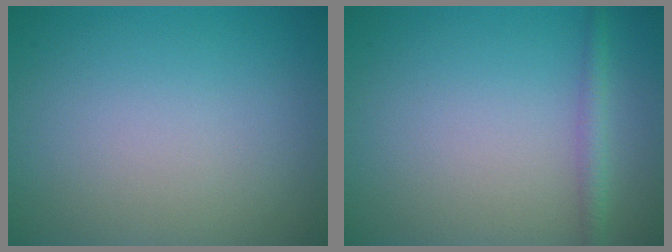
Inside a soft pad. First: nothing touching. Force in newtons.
{"total": 1.6, "press": 1.6, "slide": 0.1}